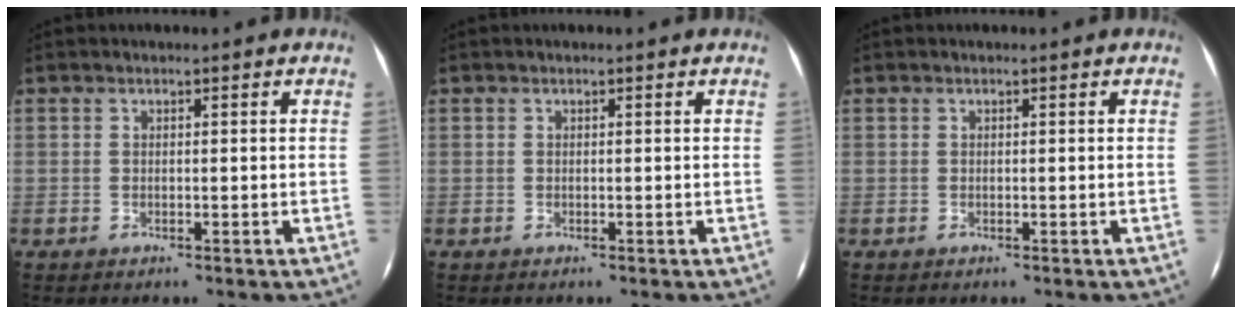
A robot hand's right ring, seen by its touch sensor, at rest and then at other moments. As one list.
[{"total": 0.0}, {"total": 0.0}]